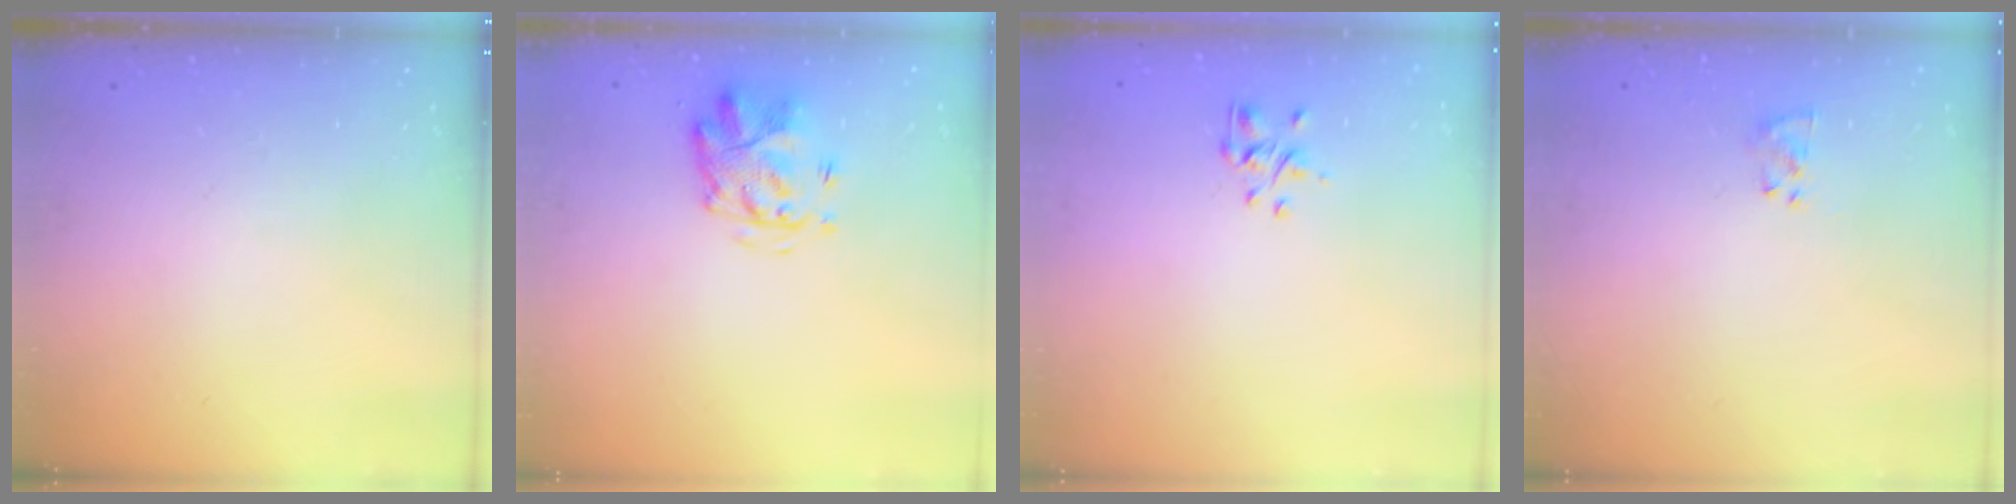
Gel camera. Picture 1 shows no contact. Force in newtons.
{"total": 3.8, "press": 3.4, "slide": 1.8}
{"total": 1.2, "press": 1.0, "slide": 0.6}
{"total": 2.2, "press": 2.0, "slide": 1.0}